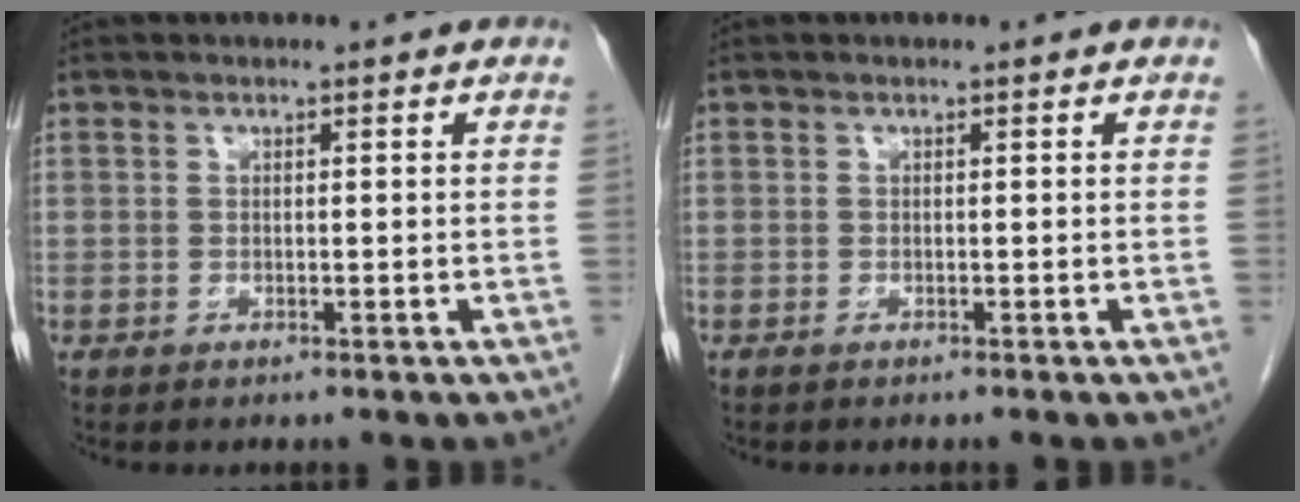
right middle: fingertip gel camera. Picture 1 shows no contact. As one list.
[{"total": 0.0}]